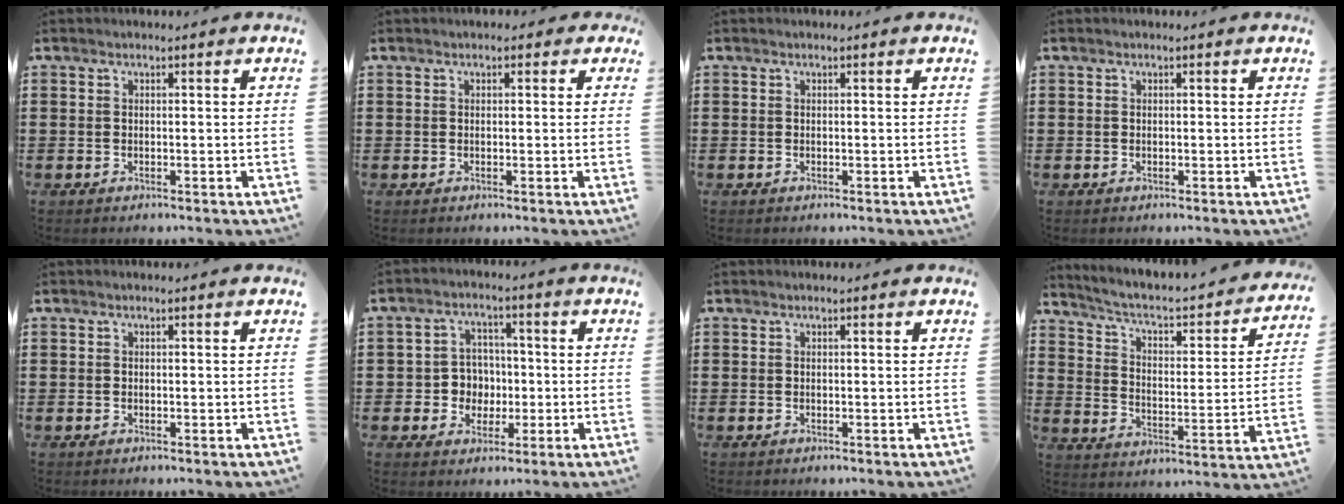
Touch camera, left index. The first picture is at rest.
{"total": 1.0, "force": [0.2, 0.8, 0.5], "torque": [-0.005, 0.004, 0.001]}
{"total": 0.0}
{"total": 0.0}
{"total": 0.0}
{"total": 5.1, "force": [-0.5, 4.9, 1.5], "torque": [-0.039, 0.010, -0.011]}
{"total": 0.0}
{"total": 3.1, "force": [2.0, 1.0, 2.2], "torque": [-0.057, -0.025, 0.021]}